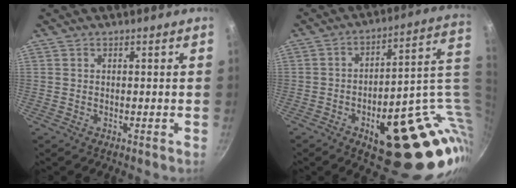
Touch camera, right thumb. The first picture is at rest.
{"total": 28.1, "force": [-2.5, 13.1, 24.8], "torque": [-0.251, 0.009, -0.008]}